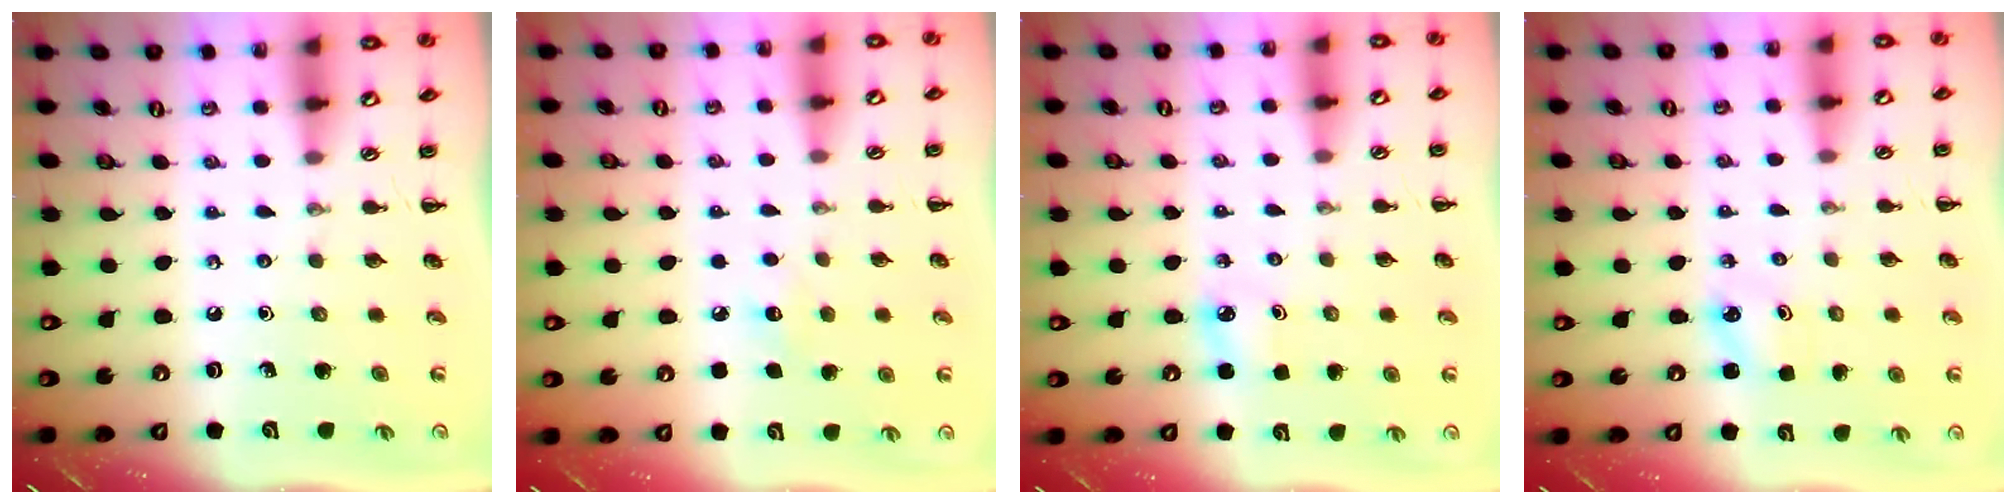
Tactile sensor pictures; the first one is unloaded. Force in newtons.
{"total": 5.8, "press": 5.6, "slide": 1.3}
{"total": 4.4, "press": 4.3, "slide": 1.2}
{"total": 2.0, "press": 2.0, "slide": 0.6}